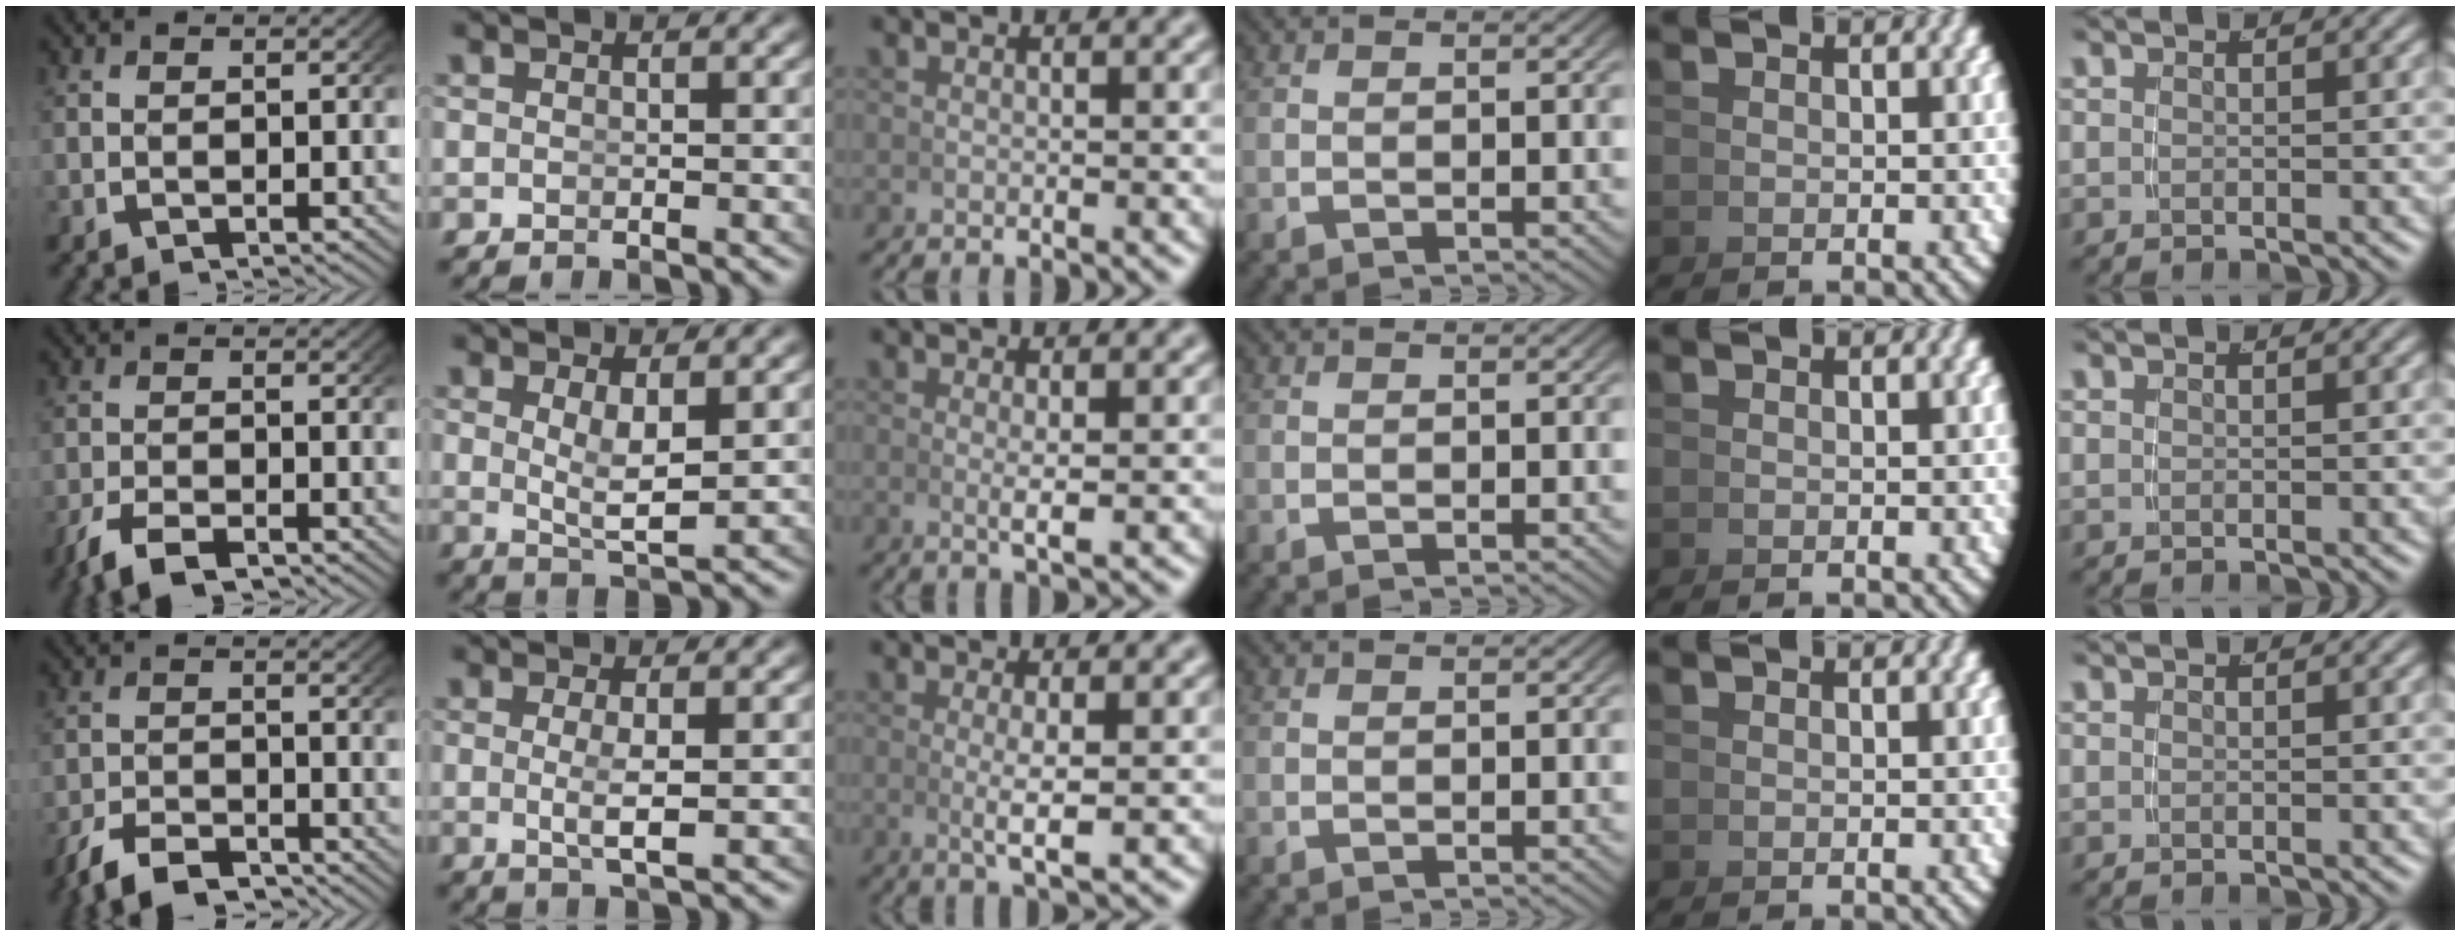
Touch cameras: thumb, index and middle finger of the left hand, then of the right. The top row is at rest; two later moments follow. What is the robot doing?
{"motion": "grasp_and_lifting", "object": "photo album"}